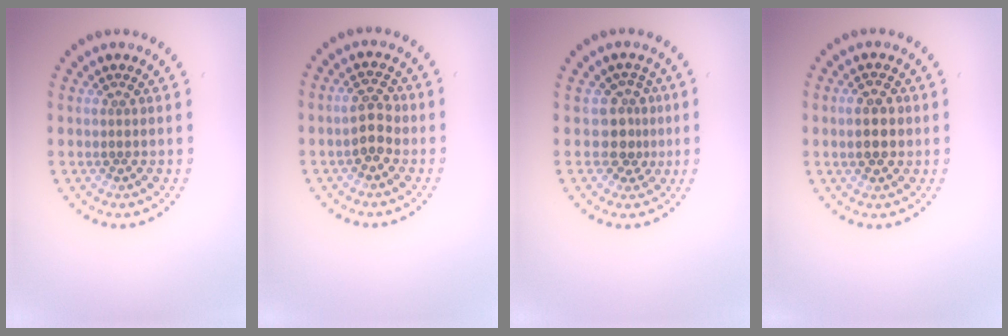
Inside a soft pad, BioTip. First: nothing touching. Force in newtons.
{"total": 2.6, "press": 2.6, "slide": 0.3}
{"total": 2.6, "press": 2.0, "slide": 1.7}
{"total": 3.7, "press": 3.7, "slide": 0.1}